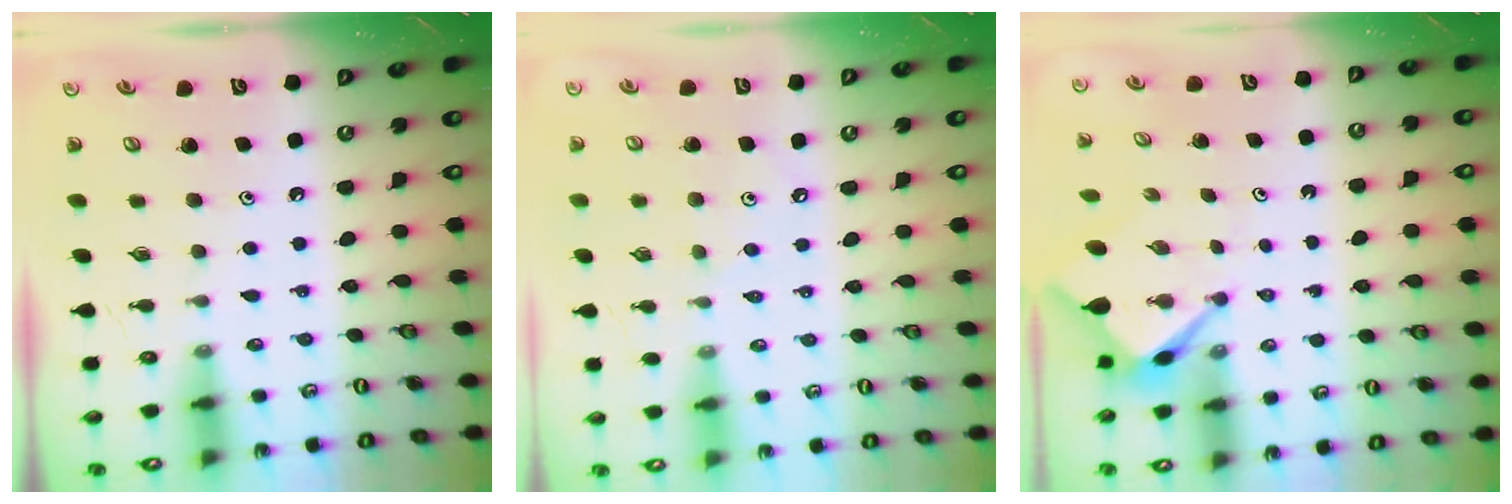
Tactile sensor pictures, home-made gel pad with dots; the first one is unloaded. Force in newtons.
{"total": 5.9, "press": 5.8, "slide": 0.8}
{"total": 2.9, "press": 2.9, "slide": 0.2}